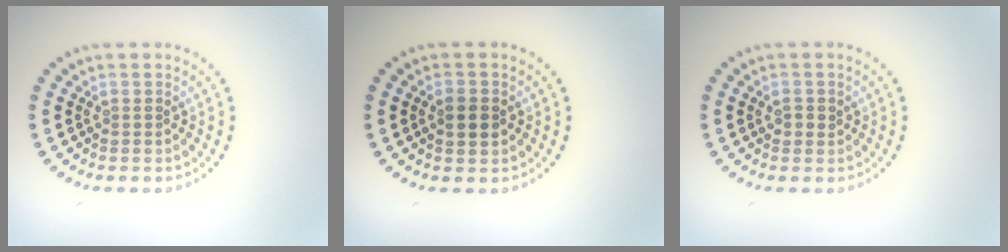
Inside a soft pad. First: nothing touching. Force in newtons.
{"total": 2.3, "press": 2.3, "slide": 0.0}
{"total": 1.1, "press": 1.0, "slide": 0.5}